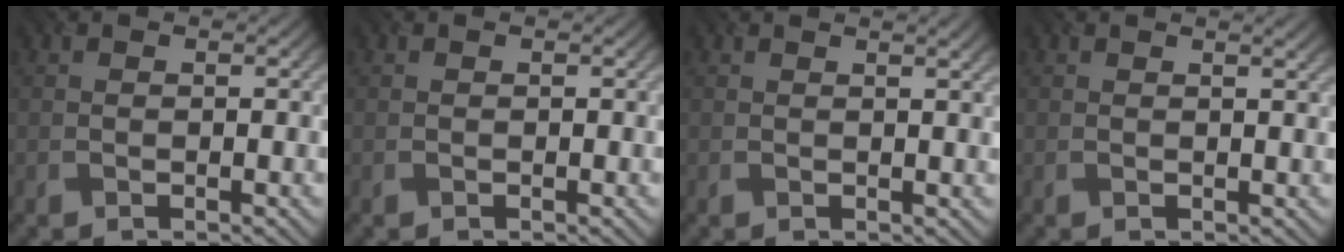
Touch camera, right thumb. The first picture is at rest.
{"total": 0.0}
{"total": 1.7, "force": [1.1, 0.3, 1.3], "torque": [-0.021, -0.001, 0.010]}
{"total": 1.3, "force": [0.8, 0.2, 1.0], "torque": [-0.016, -0.001, 0.010]}